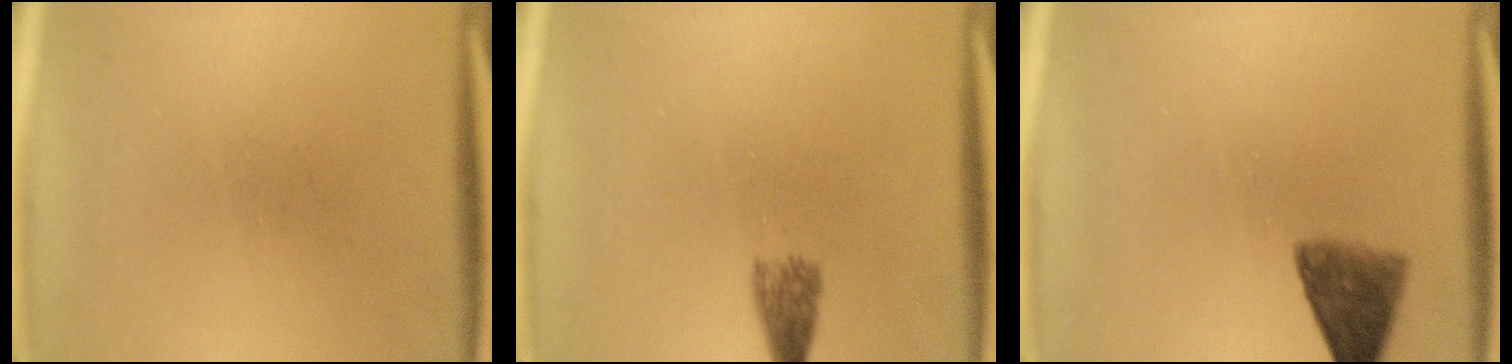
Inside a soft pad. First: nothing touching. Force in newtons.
{"total": 2.7}
{"total": 5.5}